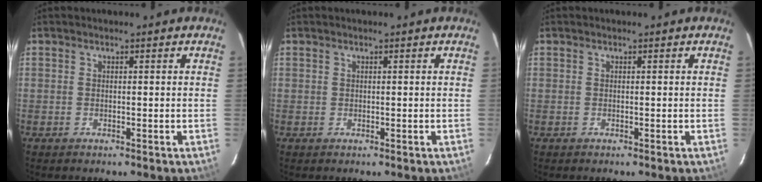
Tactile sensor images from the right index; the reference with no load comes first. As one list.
[{"total": 0.0}, {"total": 0.0}]